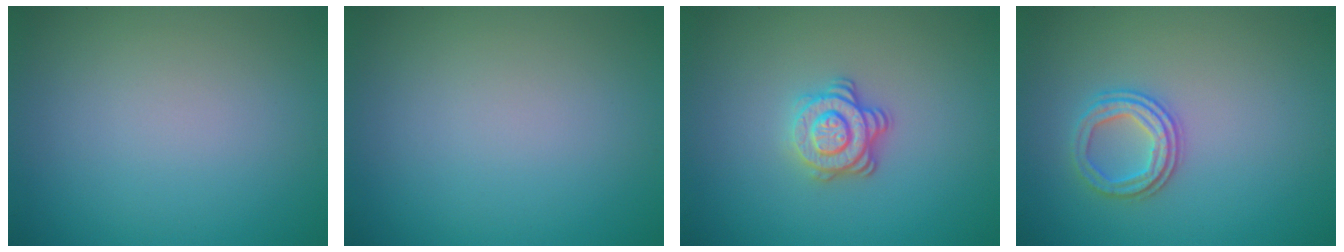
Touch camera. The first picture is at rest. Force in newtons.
{"total": 0.0}
{"total": 3.4, "press": 2.9, "slide": 1.8}
{"total": 2.5, "press": 2.4, "slide": 0.9}